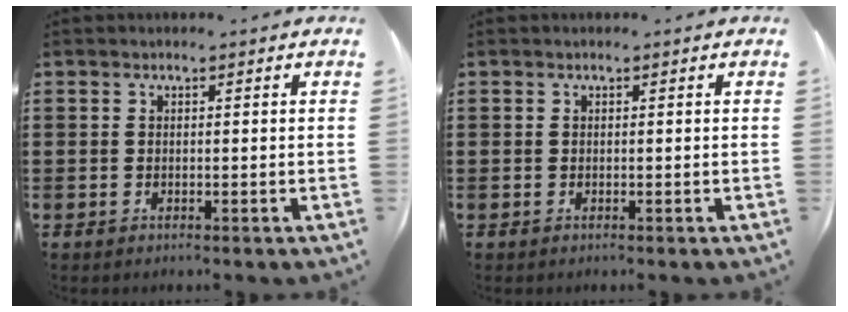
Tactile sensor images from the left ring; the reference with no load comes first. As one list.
[{"total": 0.0}]